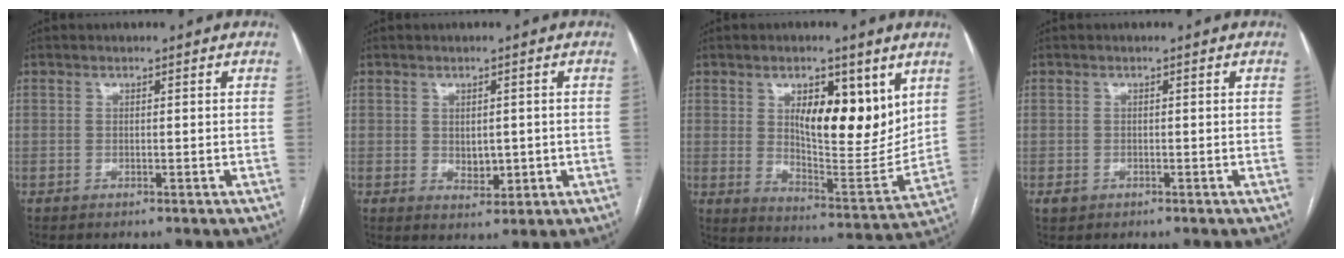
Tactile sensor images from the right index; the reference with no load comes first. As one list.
[{"total": 3.4, "force": [-0.1, 2.1, 2.6], "torque": [-0.037, -0.003, 0.008]}, {"total": 14.1, "force": [5.7, 5.4, 11.8], "torque": [-0.169, -0.009, 0.102]}, {"total": 1.2, "force": [-0.5, 1.1, 0.3], "torque": [-0.006, 0.003, -0.001]}]